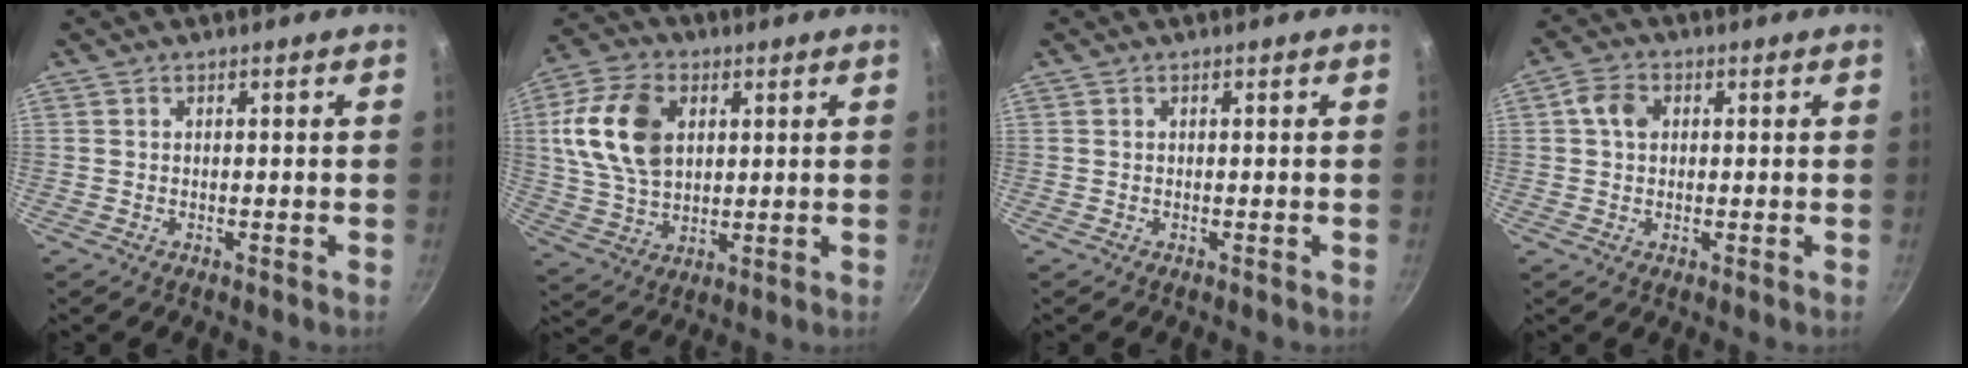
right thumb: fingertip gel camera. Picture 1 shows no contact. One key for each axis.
{"total": 15.4, "fx": 3.7, "fy": 10.4, "fz": 10.8, "tx": -0.196, "ty": -0.002, "tz": 0.071}
{"total": 0.0}
{"total": 4.4, "fx": 0.7, "fy": 3.4, "fz": 2.7, "tx": -0.042, "ty": 0.007, "tz": 0.004}